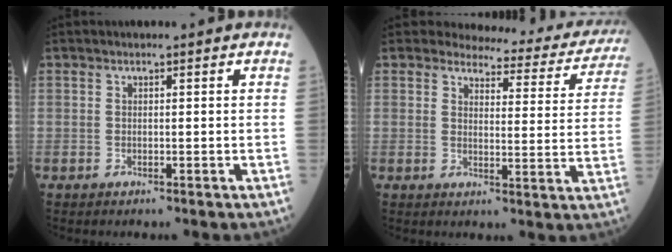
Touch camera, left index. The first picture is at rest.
{"total": 14.4, "force": [13.8, 3.5, 2.1], "torque": [0.005, -0.059, 0.132]}